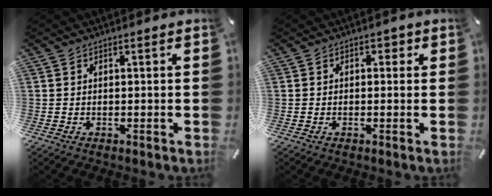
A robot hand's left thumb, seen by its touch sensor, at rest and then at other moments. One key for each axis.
{"total": 1.4, "fx": -0.1, "fy": 1.1, "fz": 0.9, "tx": -0.010, "ty": 0.004, "tz": -0.006}